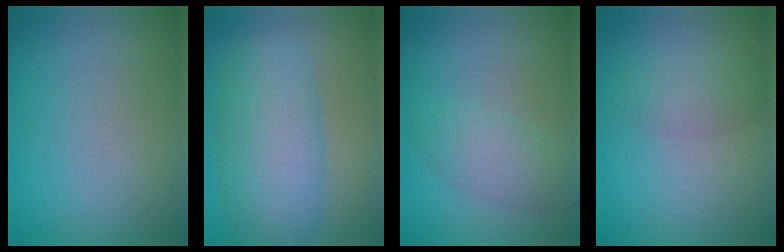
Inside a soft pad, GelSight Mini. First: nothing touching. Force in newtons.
{"total": 7.6, "press": 7.6, "slide": 0.4}
{"total": 2.8, "press": 2.8, "slide": 0.1}
{"total": 2.1, "press": 2.1, "slide": 0.1}